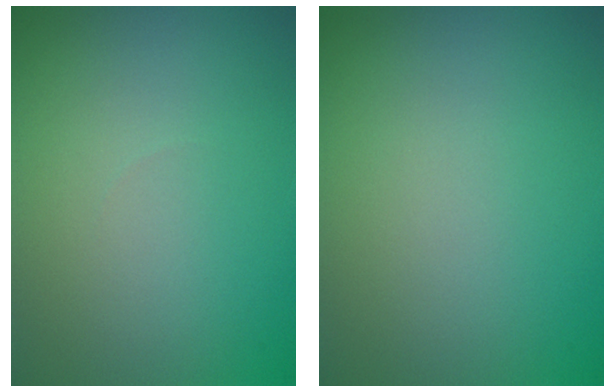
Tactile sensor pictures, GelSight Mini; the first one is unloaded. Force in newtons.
{"total": 0.0}